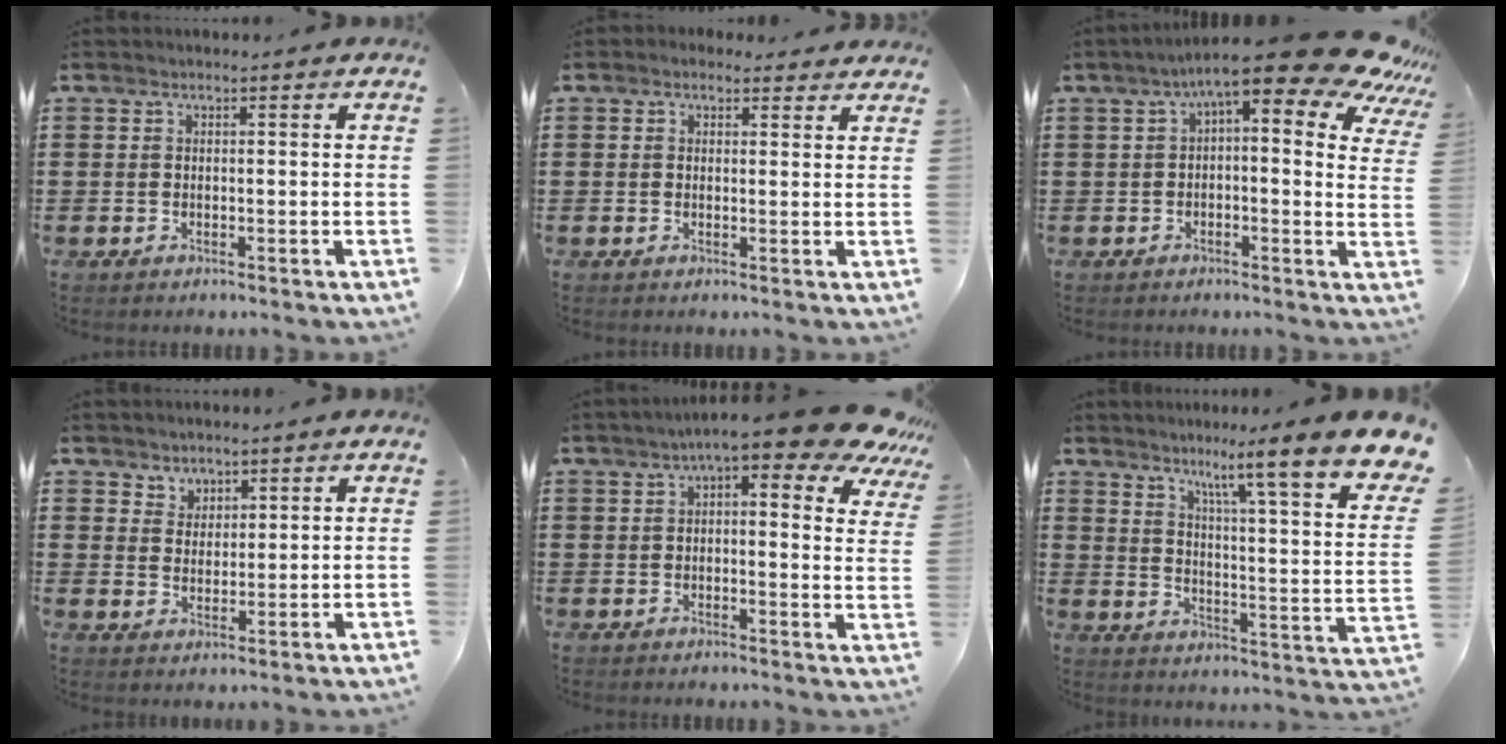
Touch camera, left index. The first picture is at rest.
{"total": 1.6, "force": [1.2, 1.0, 0.3], "torque": [-0.002, 0.004, 0.021]}
{"total": 11.5, "force": [7.6, 1.9, 8.3], "torque": [-0.135, -0.046, 0.121]}
{"total": 2.8, "force": [2.2, 1.7, -0.3], "torque": [-0.004, 0.005, 0.042]}
{"total": 9.5, "force": [6.6, 1.5, 6.6], "torque": [-0.110, -0.027, 0.111]}
{"total": 9.3, "force": [6.9, -0.9, 6.2], "torque": [-0.113, -0.067, 0.097]}